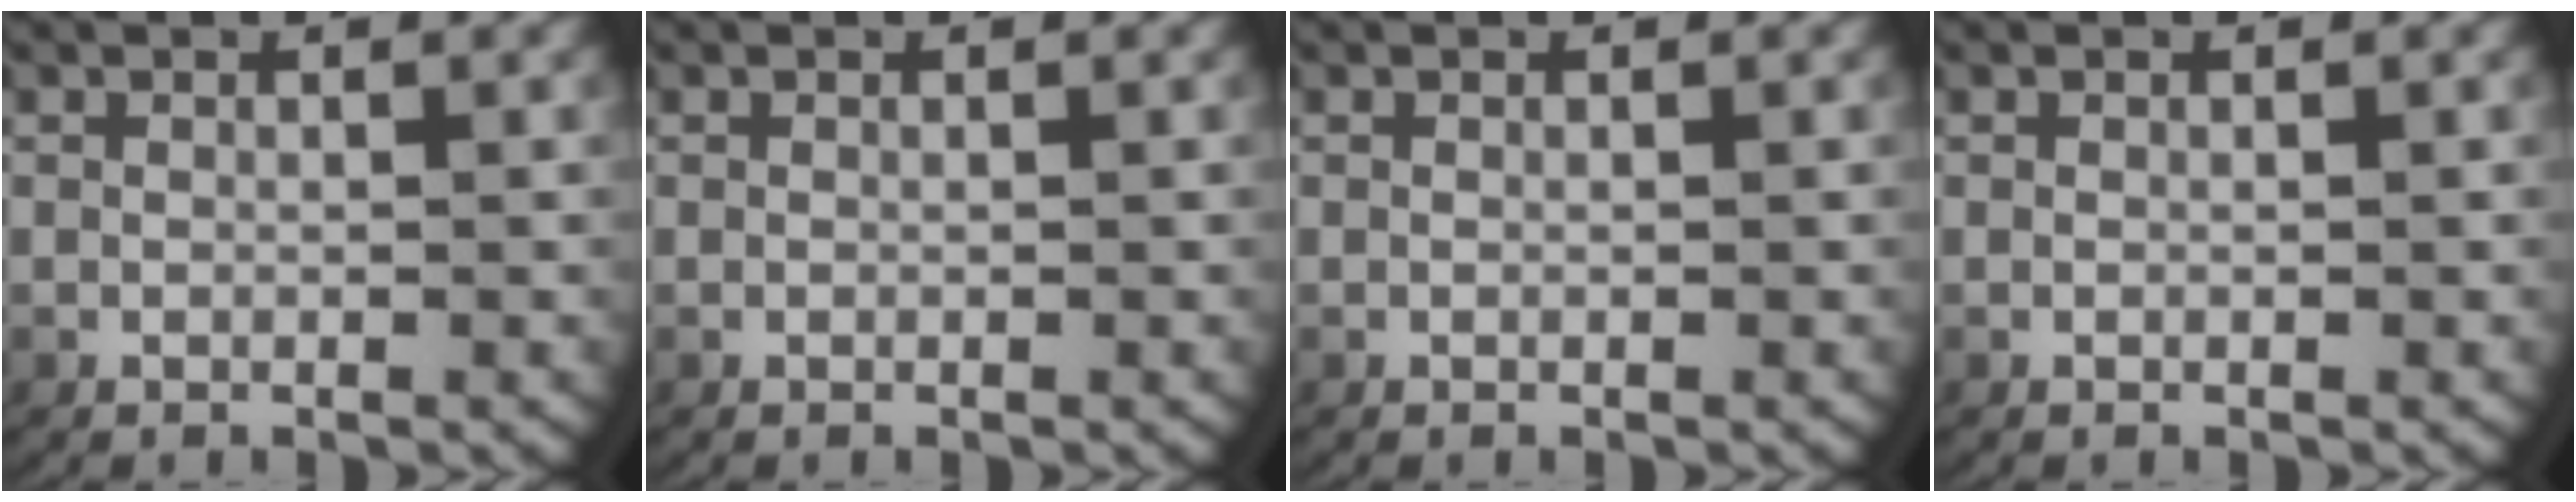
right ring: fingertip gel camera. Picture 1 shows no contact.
{"total": 0.0}
{"total": 0.0}
{"total": 0.0}